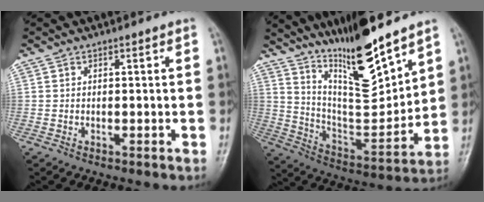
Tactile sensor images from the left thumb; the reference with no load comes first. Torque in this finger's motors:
{"motor_torque": [0.47, 0.30, 1.13, -1.65, 0.13]}